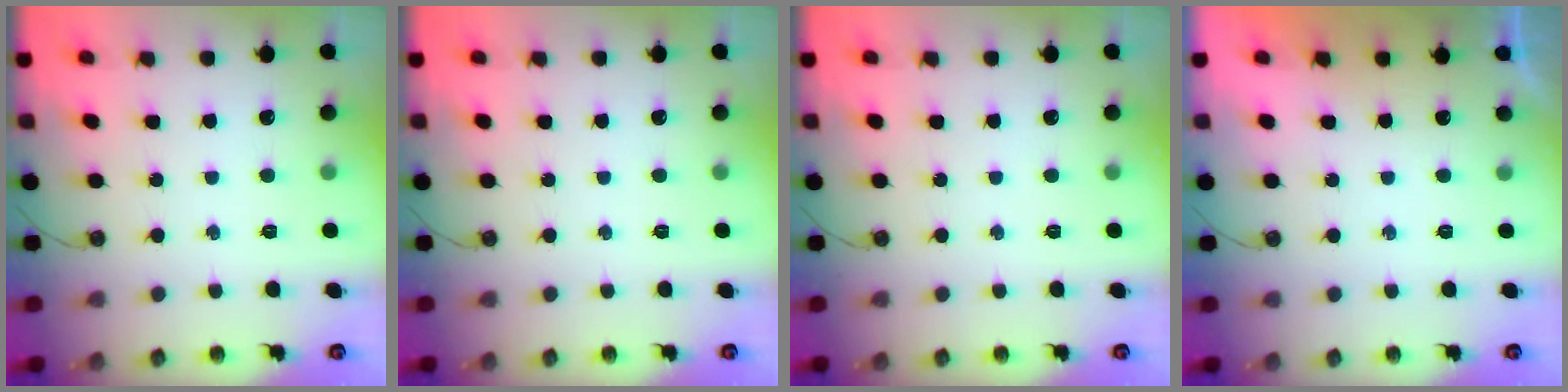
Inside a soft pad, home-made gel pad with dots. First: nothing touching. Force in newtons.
{"total": 0.0}
{"total": 0.0}
{"total": 0.0}